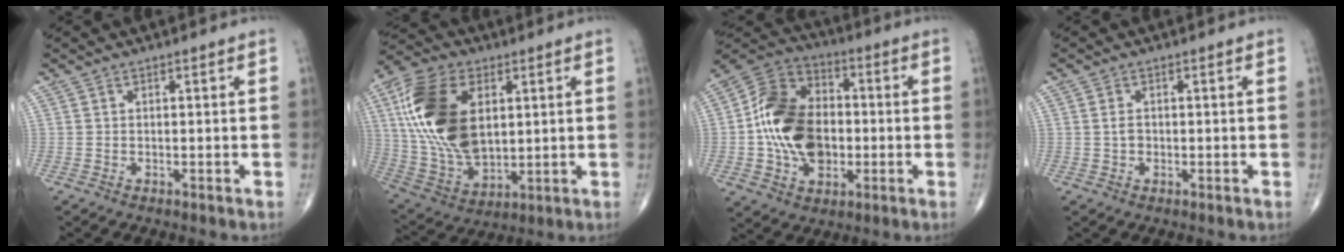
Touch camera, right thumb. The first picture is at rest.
{"total": 21.3, "force": [4.7, 12.8, 16.4], "torque": [-0.321, -0.014, 0.092]}
{"total": 18.2, "force": [-1.5, 12.8, 12.9], "torque": [-0.208, 0.024, -0.026]}
{"total": 1.5, "force": [0.0, 1.2, 1.0], "torque": [-0.017, 0.002, 0.000]}